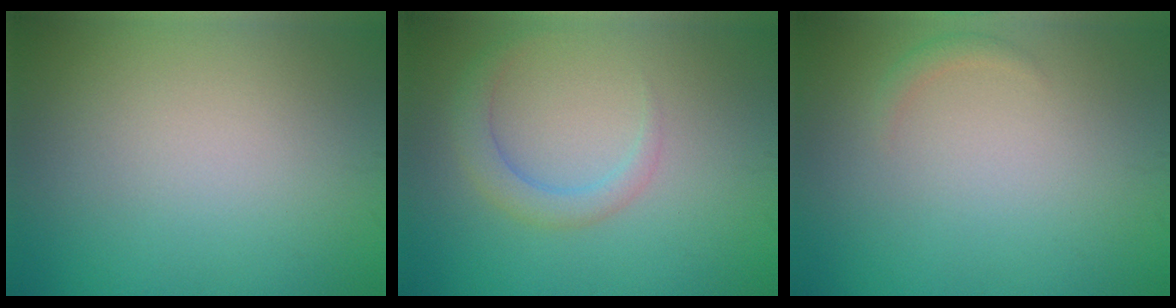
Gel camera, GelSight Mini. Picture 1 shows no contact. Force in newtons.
{"total": 2.2, "press": 2.2, "slide": 0.1}
{"total": 0.8, "press": 0.8, "slide": 0.1}